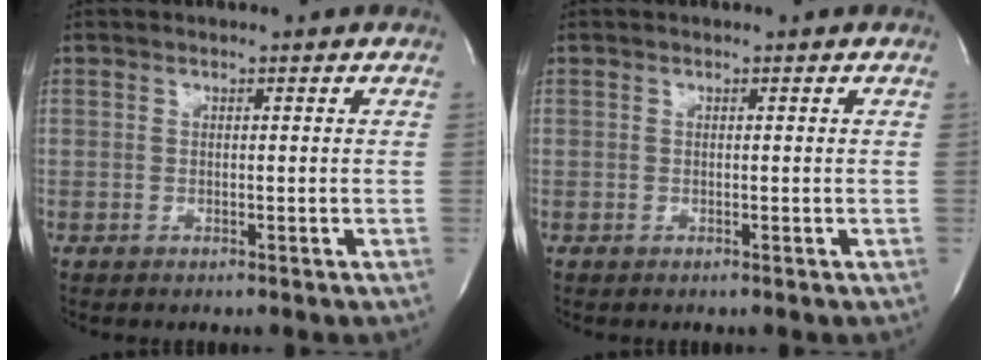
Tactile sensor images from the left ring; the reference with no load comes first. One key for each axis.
{"total": 0.0}